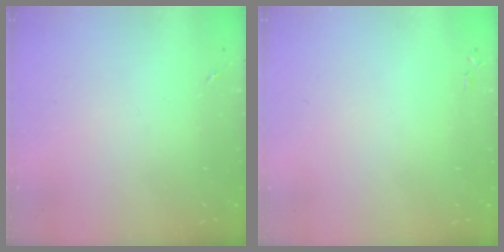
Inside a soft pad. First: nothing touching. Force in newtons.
{"total": 2.6, "press": 2.6, "slide": 0.3}